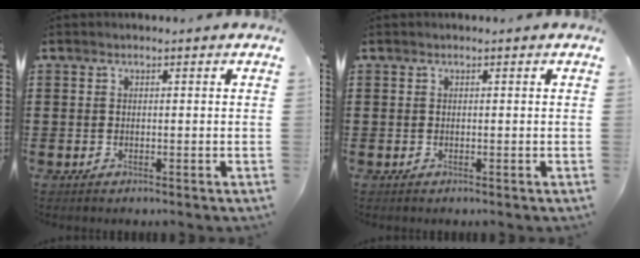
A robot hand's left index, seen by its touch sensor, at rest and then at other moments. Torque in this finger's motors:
{"motor_torque": [-0.01, 0.00, 0.00, 0.01]}